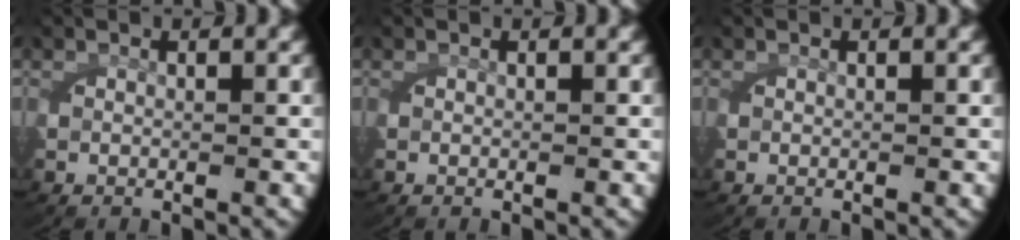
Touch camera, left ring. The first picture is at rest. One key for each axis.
{"total": 0.0}
{"total": 0.0}